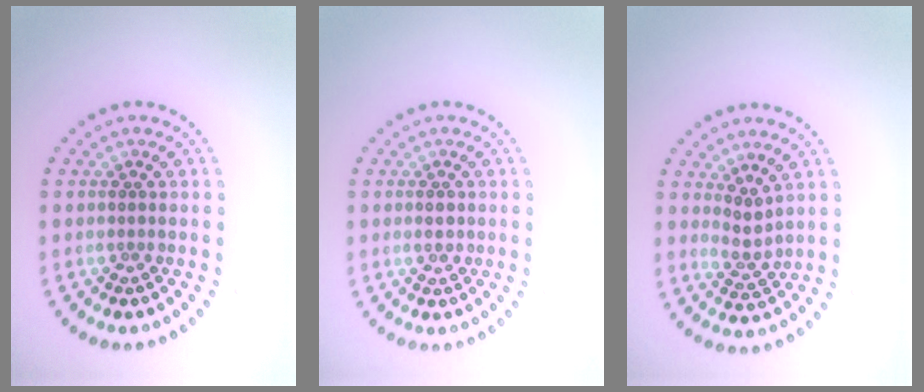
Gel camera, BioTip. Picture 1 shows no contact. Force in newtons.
{"total": 0.8, "press": 0.8, "slide": 0.1}
{"total": 2.1, "press": 1.5, "slide": 1.4}